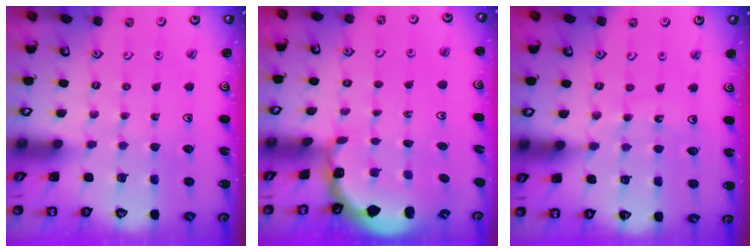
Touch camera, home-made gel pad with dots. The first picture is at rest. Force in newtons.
{"total": 1.2, "press": 1.1, "slide": 0.5}
{"total": 9.5, "press": 9.3, "slide": 2.1}